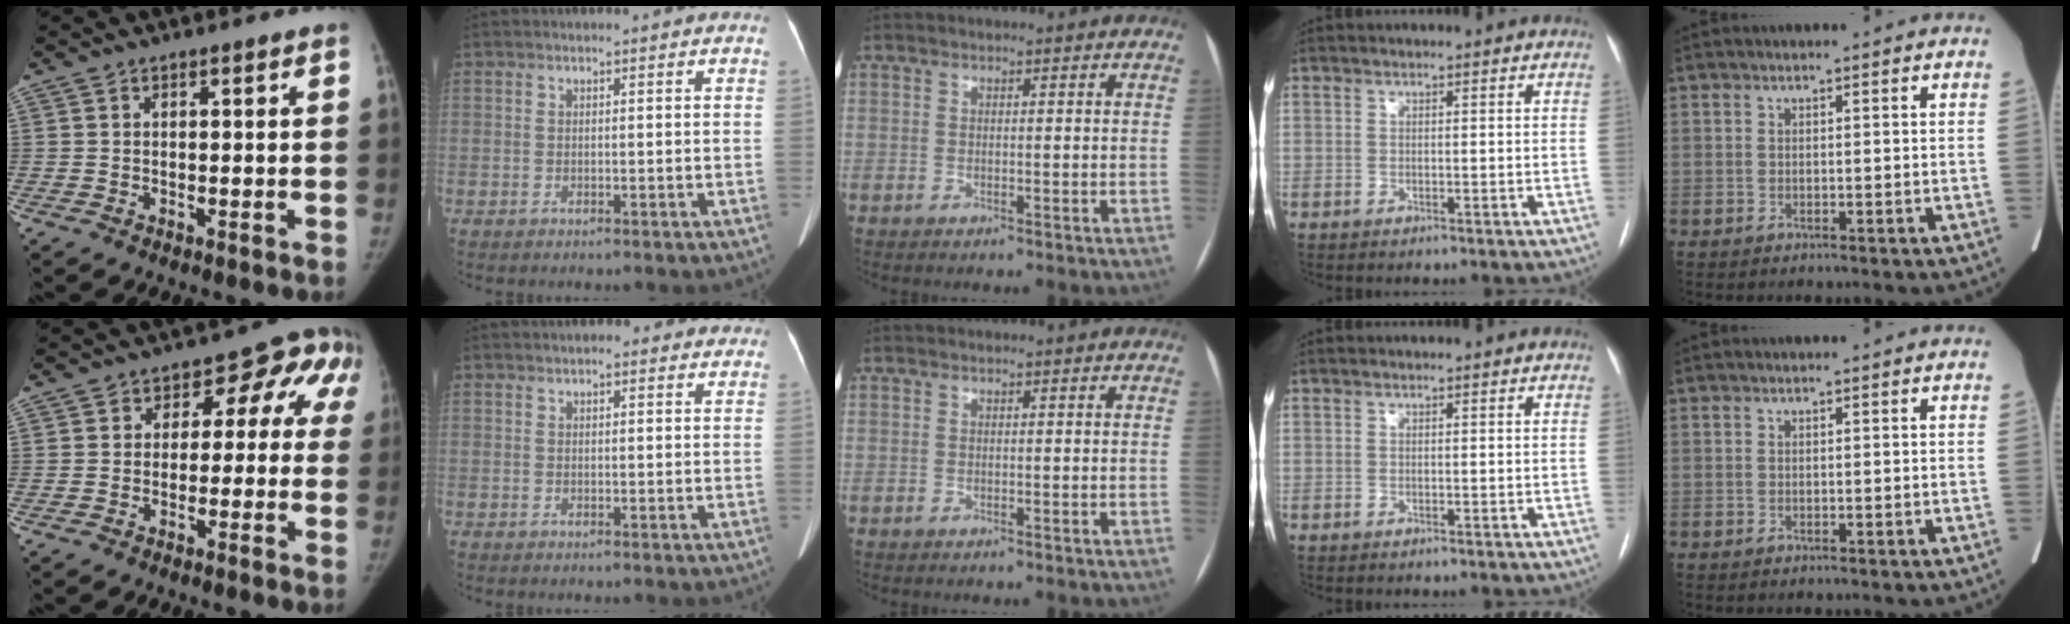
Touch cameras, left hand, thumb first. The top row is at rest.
{"thumb": {"total": 9.8, "force": [0.2, 7.2, 6.7], "torque": [-0.027, 0.042, -0.012]}, "index": {"total": 4.7, "force": [3.8, 1.8, 2.0], "torque": [-0.012, 0.020, 0.044]}}